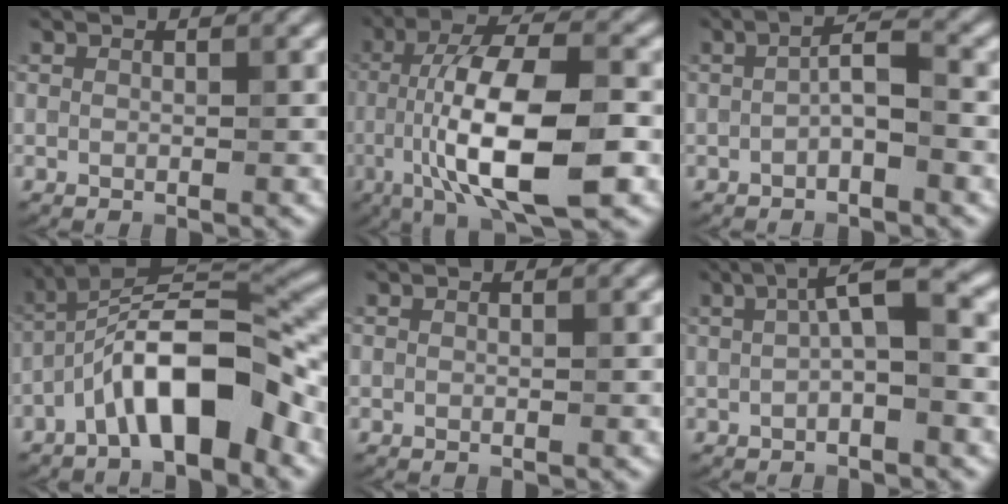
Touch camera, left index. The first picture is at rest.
{"total": 11.5, "force": [-2.9, 3.5, 10.6], "torque": [-0.180, 0.006, -0.052]}
{"total": 2.3, "force": [-0.7, 0.5, 2.1], "torque": [-0.038, 0.009, -0.018]}
{"total": 9.5, "force": [-4.2, 2.8, 8.1], "torque": [-0.134, 0.022, -0.080]}
{"total": 0.0}
{"total": 3.8, "force": [0.4, 0.7, 3.8], "torque": [-0.063, 0.012, 0.001]}